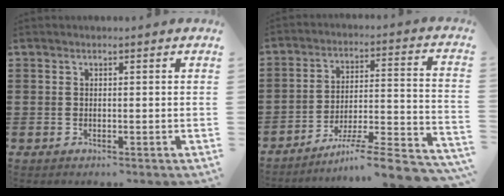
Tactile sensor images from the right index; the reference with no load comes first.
{"total": 7.9, "force": [-6.6, -0.2, 4.3], "torque": [-0.064, -0.008, -0.132]}